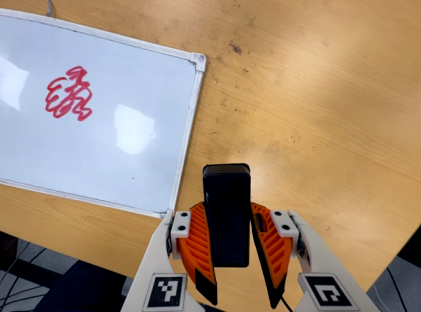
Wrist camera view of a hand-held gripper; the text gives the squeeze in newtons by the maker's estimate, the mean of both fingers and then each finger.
{"total": 7.9, "left": 7.3, "right": 8.5}